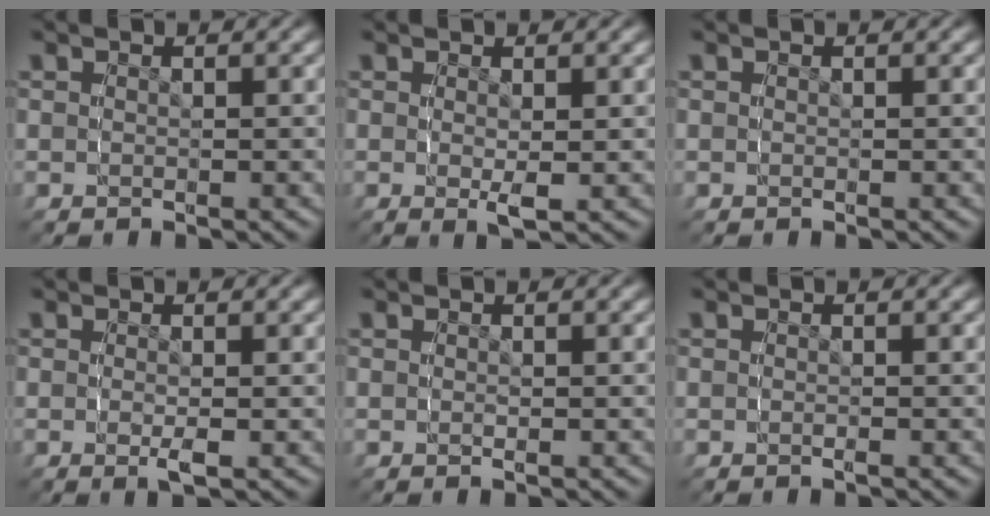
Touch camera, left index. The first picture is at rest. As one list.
[{"total": 1.1, "force": [-0.1, -0.2, 1.1], "torque": [-0.023, -0.014, 0.007]}, {"total": 0.0}, {"total": 0.9, "force": [-0.3, -0.3, 0.8], "torque": [-0.021, -0.005, -0.003]}, {"total": 0.0}, {"total": 0.0}]